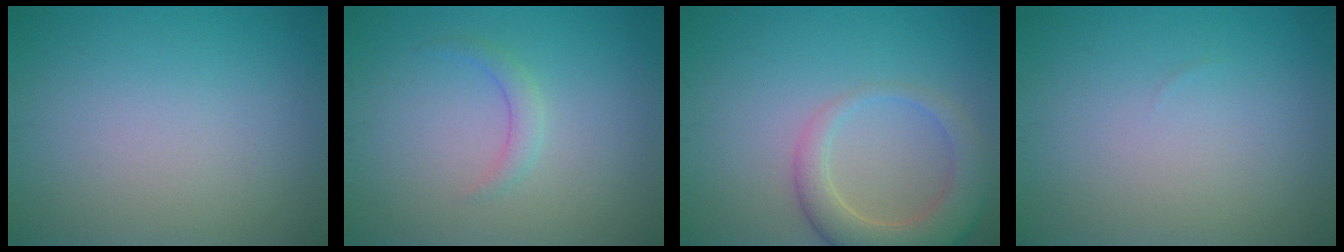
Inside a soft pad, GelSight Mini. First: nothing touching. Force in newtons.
{"total": 1.4, "press": 1.4, "slide": 0.1}
{"total": 5.2, "press": 5.2, "slide": 0.4}
{"total": 0.0}